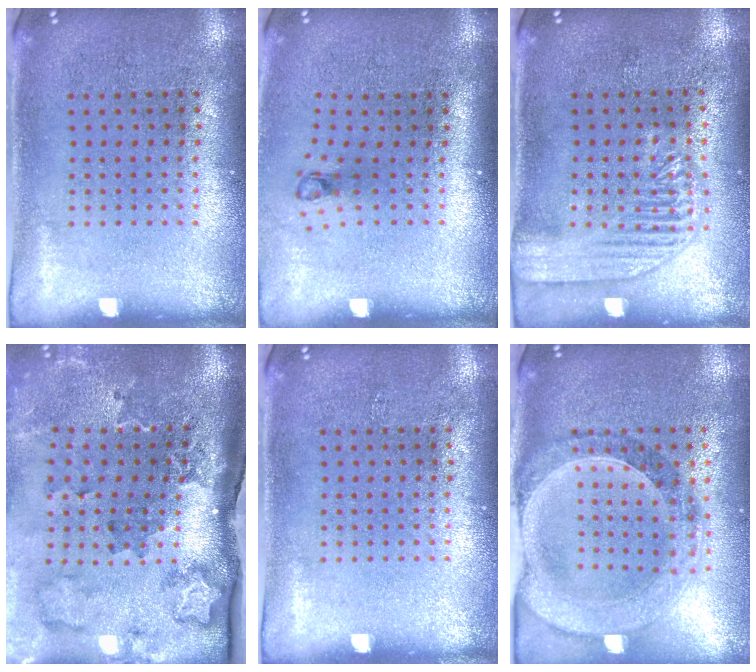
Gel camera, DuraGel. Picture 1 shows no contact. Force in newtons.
{"total": 0.8, "press": 0.4, "slide": 0.7}
{"total": 1.8, "press": 1.8, "slide": 0.4}
{"total": 2.5, "press": 2.0, "slide": 1.6}
{"total": 0.0}
{"total": 1.4, "press": 1.3, "slide": 0.4}